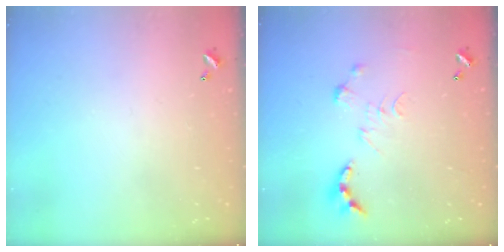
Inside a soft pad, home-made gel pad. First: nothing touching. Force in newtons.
{"total": 0.0}